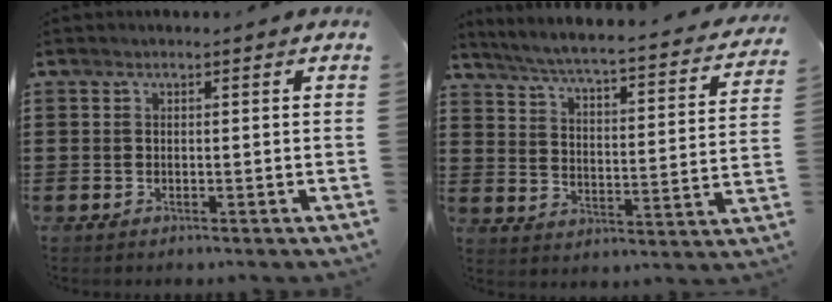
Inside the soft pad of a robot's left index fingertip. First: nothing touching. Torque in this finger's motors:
{"motor_torque": [1.28, -0.86, 0.56, 0.14]}